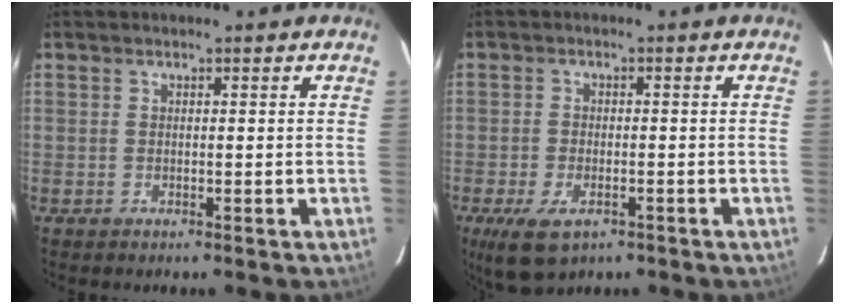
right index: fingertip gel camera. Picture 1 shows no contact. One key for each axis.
{"total": 7.7, "fx": -4.2, "fy": 3.9, "fz": 5.1, "tx": -0.118, "ty": -0.023, "tz": -0.073}